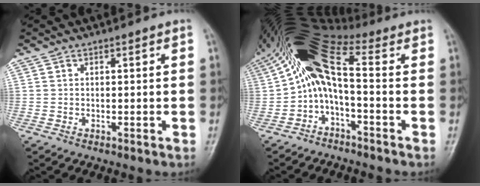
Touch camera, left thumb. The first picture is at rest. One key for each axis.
{"total": 10.7, "fx": -0.4, "fy": 4.1, "fz": 9.9, "tx": -0.186, "ty": 0.065, "tz": -0.024}